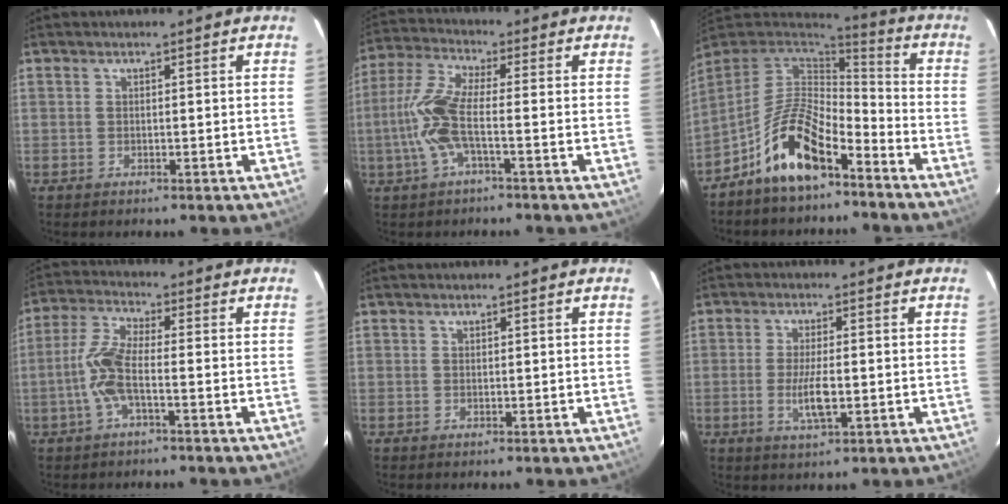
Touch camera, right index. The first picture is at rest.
{"total": 9.2, "force": [-2.3, 1.6, 8.7], "torque": [-0.204, 0.003, -0.048]}
{"total": 14.1, "force": [-8.8, 5.5, 9.5], "torque": [-0.188, 0.010, -0.164]}
{"total": 7.3, "force": [-2.2, 1.4, 6.8], "torque": [-0.157, 0.007, -0.046]}
{"total": 0.0}
{"total": 5.6, "force": [-1.1, 1.4, 5.3], "torque": [-0.106, -0.008, -0.019]}